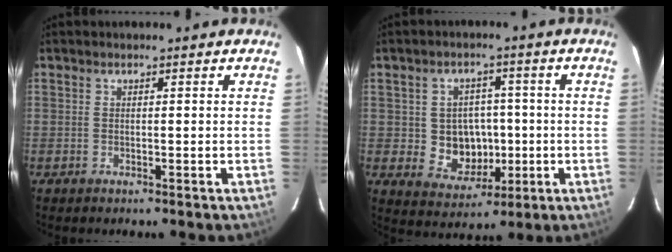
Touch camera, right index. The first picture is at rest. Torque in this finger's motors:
{"motor_torque": [0.24, -0.02, 0.15, 0.02]}